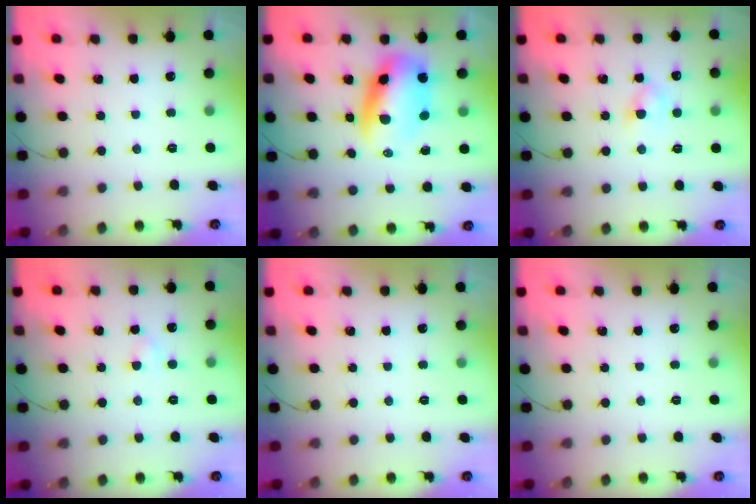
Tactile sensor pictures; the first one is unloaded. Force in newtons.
{"total": 11.2, "press": 10.8, "slide": 3.0}
{"total": 3.3, "press": 3.1, "slide": 1.1}
{"total": 2.3, "press": 2.1, "slide": 0.9}
{"total": 0.0}
{"total": 0.0}